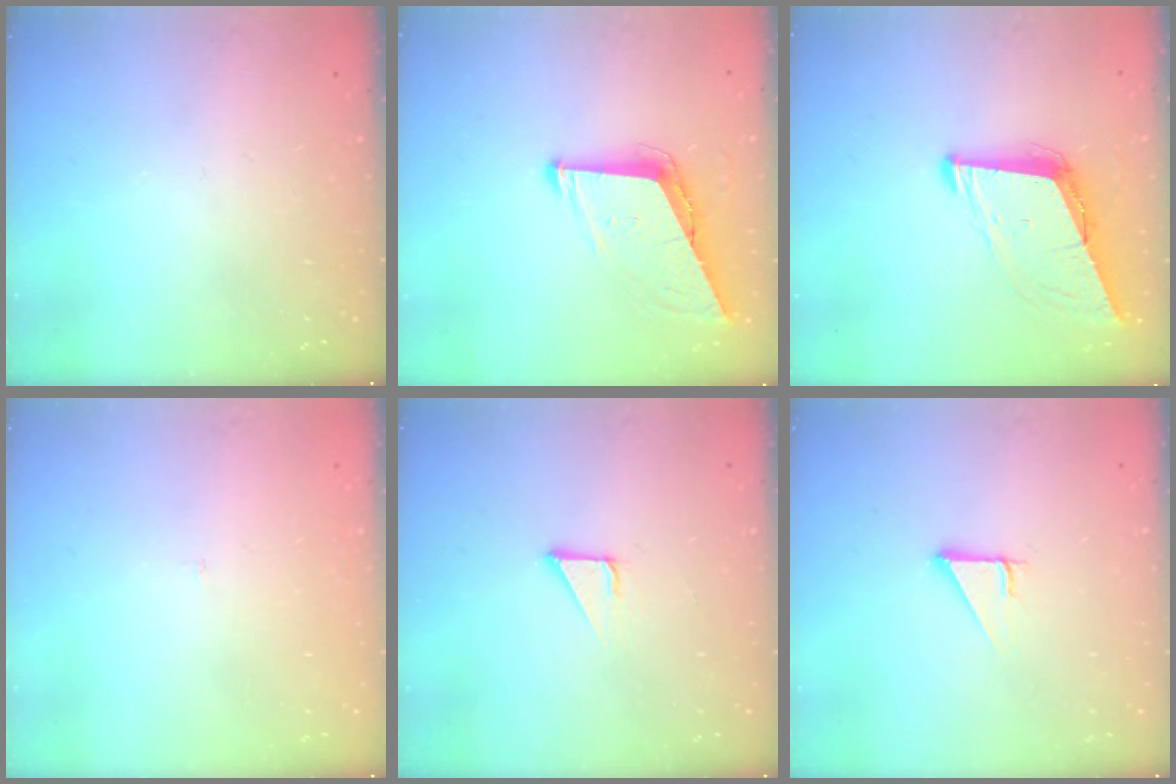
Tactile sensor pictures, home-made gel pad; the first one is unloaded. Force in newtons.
{"total": 7.8, "press": 7.8, "slide": 0.9}
{"total": 9.1, "press": 8.2, "slide": 3.8}
{"total": 2.0, "press": 2.0, "slide": 0.1}
{"total": 2.1, "press": 2.1, "slide": 0.1}
{"total": 2.7, "press": 2.7, "slide": 0.0}